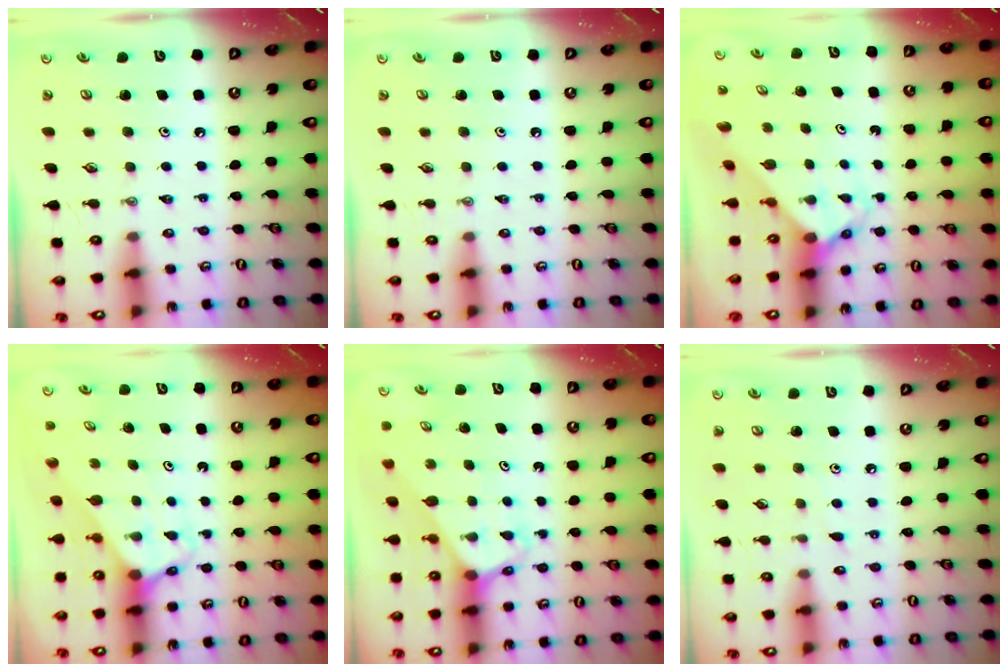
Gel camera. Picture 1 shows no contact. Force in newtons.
{"total": 0.0}
{"total": 3.6, "press": 3.6, "slide": 0.3}
{"total": 2.9, "press": 2.9, "slide": 0.2}
{"total": 3.1, "press": 3.1, "slide": 0.2}
{"total": 2.9, "press": 2.9, "slide": 0.4}